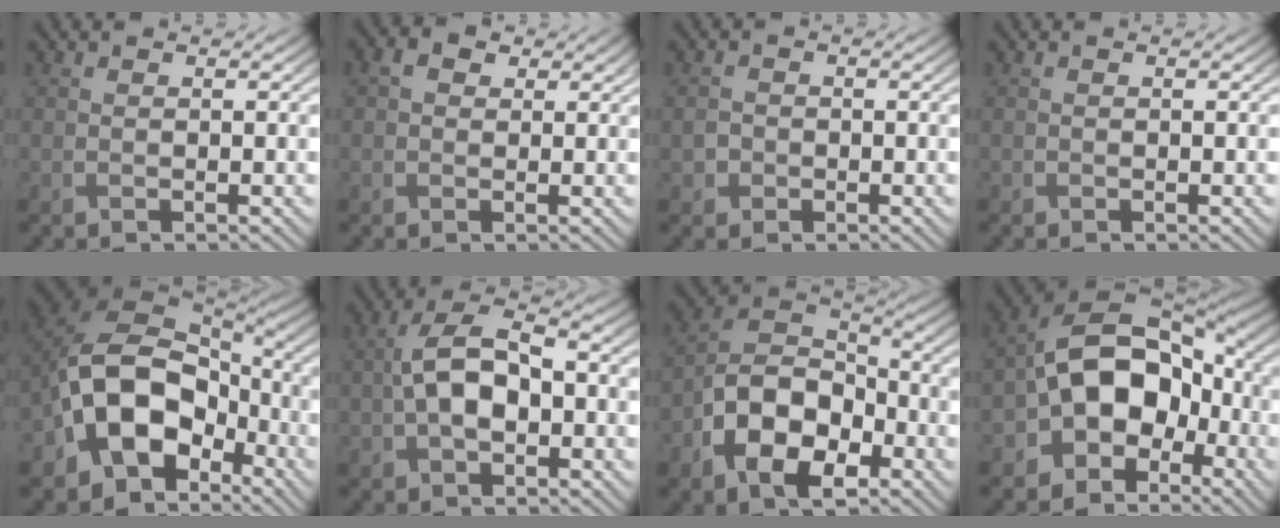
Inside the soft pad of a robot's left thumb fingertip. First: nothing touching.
{"total": 2.4, "force": [0.8, 1.9, 1.2], "torque": [-0.030, 0.004, 0.008]}
{"total": 1.7, "force": [-0.6, 1.4, 0.5], "torque": [-0.011, -0.002, -0.015]}
{"total": 0.0}
{"total": 14.0, "force": [-4.9, 9.8, 8.6], "torque": [-0.169, -0.017, -0.099]}
{"total": 8.1, "force": [-0.6, 4.6, 6.6], "torque": [-0.136, 0.015, -0.017]}
{"total": 12.0, "force": [-5.3, 7.4, 7.8], "torque": [-0.160, -0.009, -0.113]}
{"total": 13.6, "force": [-3.8, 9.4, 9.0], "torque": [-0.155, -0.003, -0.086]}